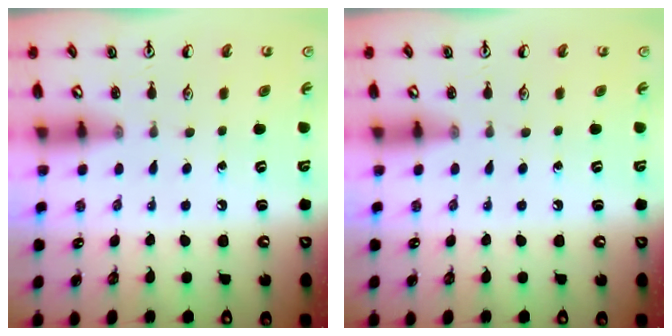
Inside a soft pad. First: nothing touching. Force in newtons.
{"total": 0.0}